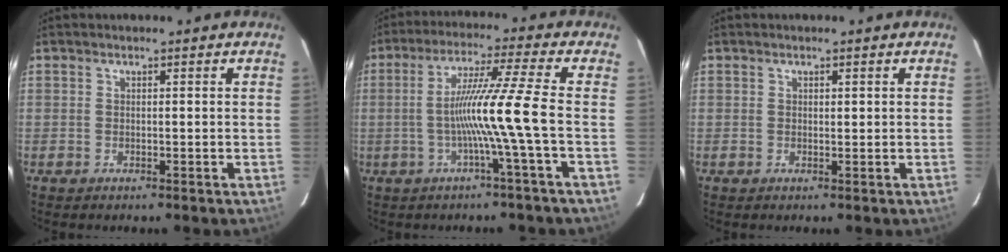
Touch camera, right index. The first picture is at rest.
{"total": 9.7, "force": [-1.9, -2.7, 9.1], "torque": [-0.169, 0.006, -0.035]}
{"total": 0.6, "force": [0.3, 0.3, 0.4], "torque": [-0.005, -0.001, 0.004]}